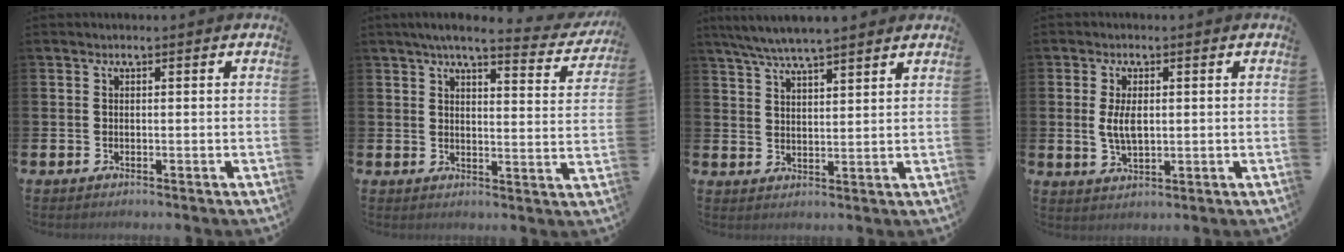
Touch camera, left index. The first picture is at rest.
{"total": 4.8, "force": [4.1, 0.7, 2.5], "torque": [-0.055, -0.026, 0.065]}
{"total": 5.8, "force": [5.5, 0.3, 1.8], "torque": [-0.059, -0.017, 0.102]}
{"total": 4.3, "force": [0.8, 2.1, 3.7], "torque": [-0.067, 0.004, 0.010]}